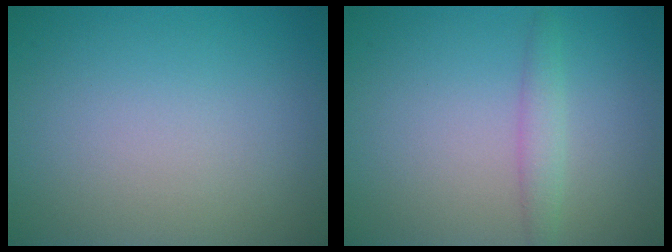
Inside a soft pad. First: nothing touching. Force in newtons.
{"total": 1.7, "press": 1.6, "slide": 0.2}